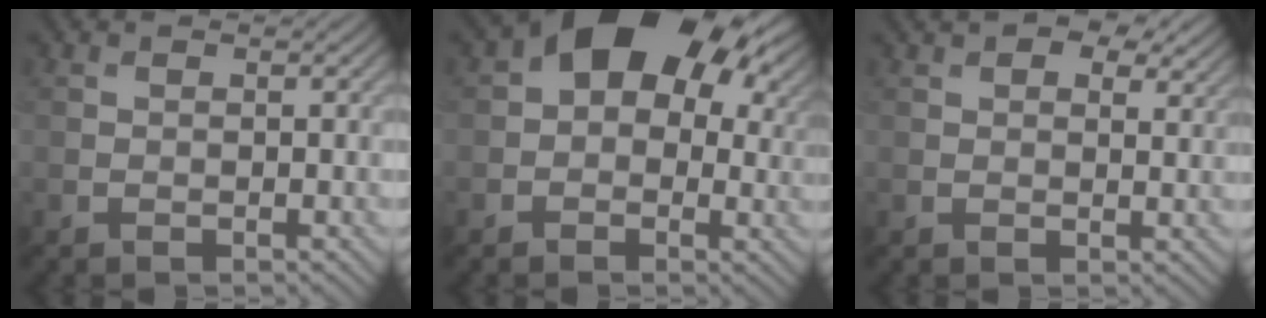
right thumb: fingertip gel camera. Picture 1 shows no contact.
{"total": 13.3, "force": [4.2, 9.2, 8.6], "torque": [-0.112, 0.009, 0.073]}
{"total": 7.9, "force": [5.0, 4.1, 4.4], "torque": [-0.078, 0.009, 0.073]}